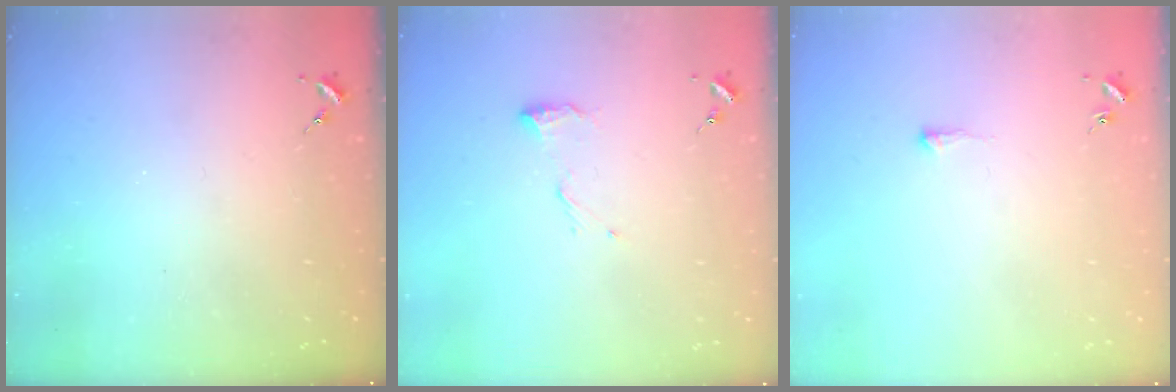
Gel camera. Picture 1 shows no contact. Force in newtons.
{"total": 7.6, "press": 7.6, "slide": 0.2}
{"total": 2.9, "press": 2.8, "slide": 0.5}